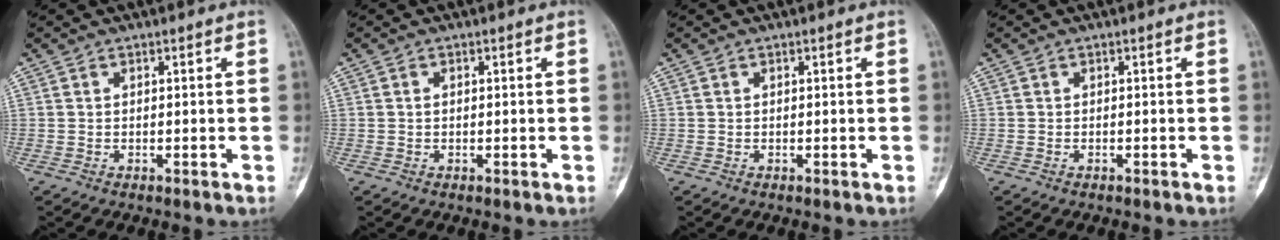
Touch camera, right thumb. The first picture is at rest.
{"total": 0.5, "force": [0.0, 0.4, 0.4], "torque": [-0.008, 0.000, 0.000]}
{"total": 0.0}
{"total": 0.0}